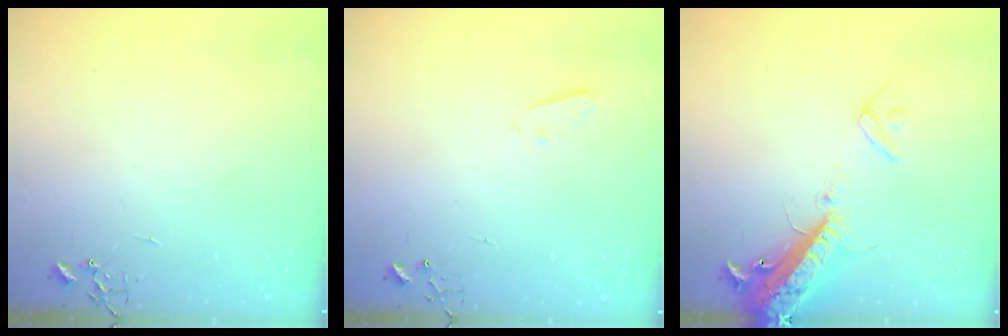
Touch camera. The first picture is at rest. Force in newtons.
{"total": 3.2, "press": 3.2, "slide": 0.1}
{"total": 16.4, "press": 16.1, "slide": 3.1}